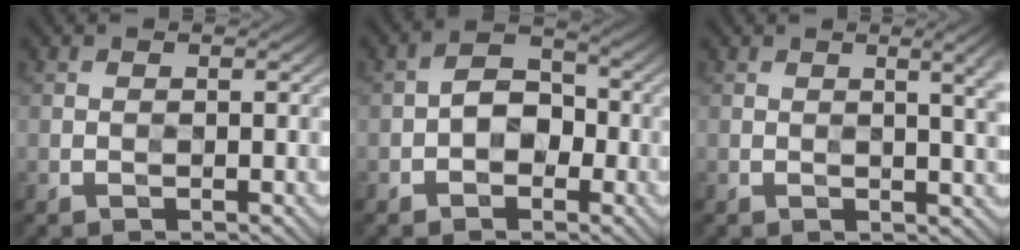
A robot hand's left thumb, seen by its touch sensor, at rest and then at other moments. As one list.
[{"total": 4.0, "force": [-1.3, 2.9, 2.4], "torque": [-0.032, 0.005, -0.029]}, {"total": 4.5, "force": [1.4, 1.2, 4.1], "torque": [-0.055, 0.006, 0.022]}]